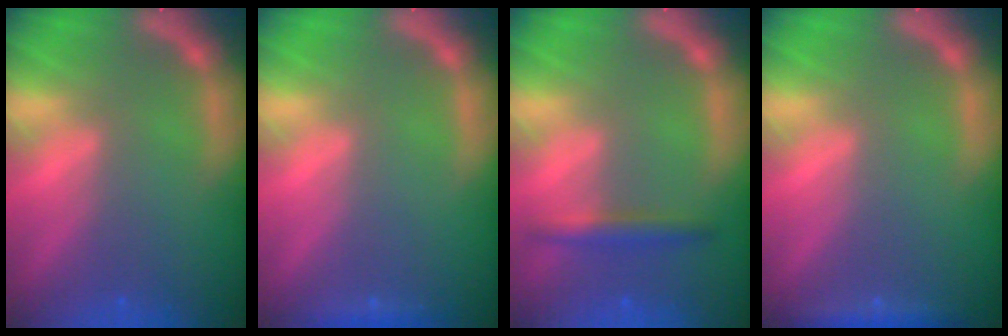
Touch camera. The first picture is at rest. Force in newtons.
{"total": 0.9}
{"total": 2.4}
{"total": 1.9}